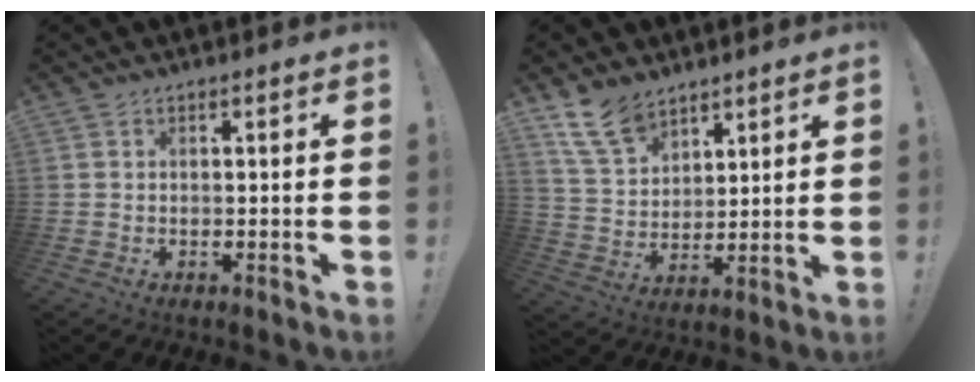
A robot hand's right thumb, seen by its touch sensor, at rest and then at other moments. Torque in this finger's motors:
{"motor_torque": [0.27, 2.51, 0.64, 0.54, 0.02]}